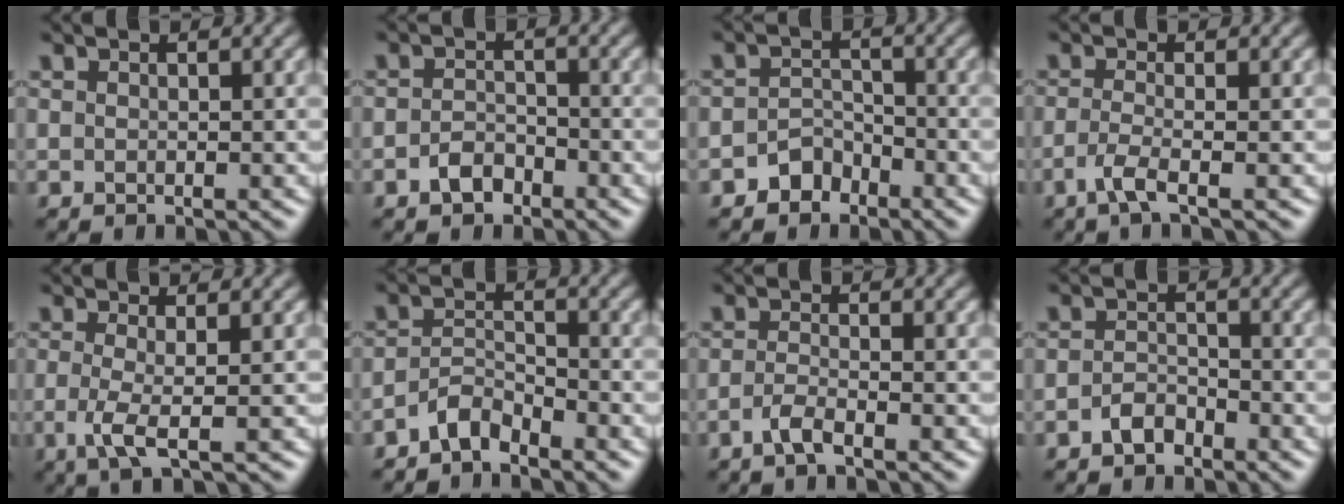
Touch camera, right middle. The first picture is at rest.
{"total": 2.2, "force": [-1.4, 1.4, 1.0], "torque": [-0.018, 0.006, -0.028]}
{"total": 2.3, "force": [-1.7, 1.5, 0.5], "torque": [-0.003, 0.010, -0.031]}
{"total": 2.4, "force": [-1.2, 0.5, 2.0], "torque": [-0.041, -0.006, -0.035]}
{"total": 2.9, "force": [-0.6, 0.5, 2.7], "torque": [-0.062, -0.010, -0.014]}
{"total": 2.5, "force": [-2.1, 0.8, 1.0], "torque": [-0.019, 0.011, -0.046]}
{"total": 1.7, "force": [-1.1, 0.3, 1.3], "torque": [-0.028, 0.001, -0.027]}
{"total": 1.9, "force": [-1.3, 1.0, 0.9], "torque": [-0.016, 0.006, -0.027]}